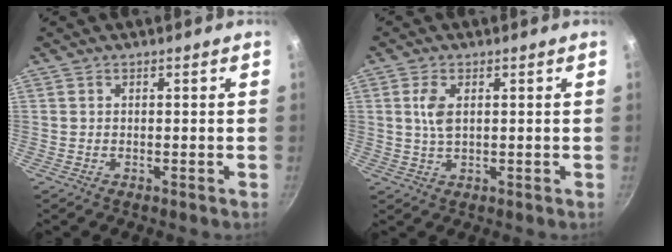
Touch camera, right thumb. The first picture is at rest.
{"total": 3.9, "force": [0.8, 1.9, 3.2], "torque": [-0.064, -0.002, 0.016]}